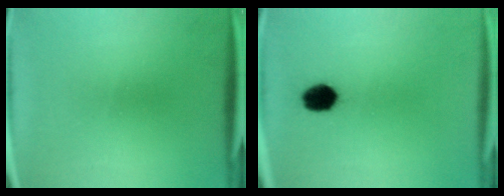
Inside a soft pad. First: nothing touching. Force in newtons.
{"total": 5.6}